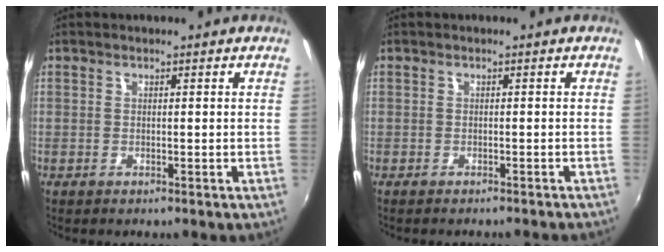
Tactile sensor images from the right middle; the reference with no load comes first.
{"total": 3.0, "force": [-2.7, 0.5, 1.1], "torque": [-0.026, -0.012, -0.036]}